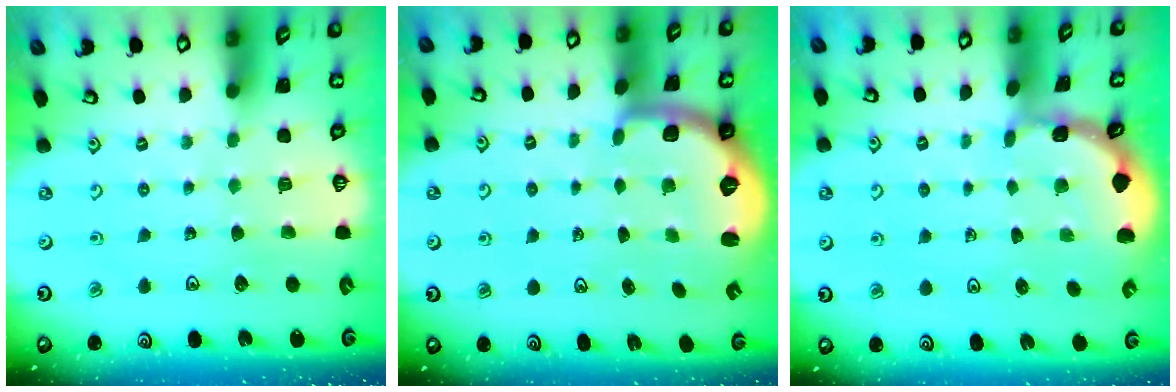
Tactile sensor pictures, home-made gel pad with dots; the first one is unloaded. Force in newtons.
{"total": 1.9, "press": 1.8, "slide": 0.4}
{"total": 1.1, "press": 1.1, "slide": 0.1}